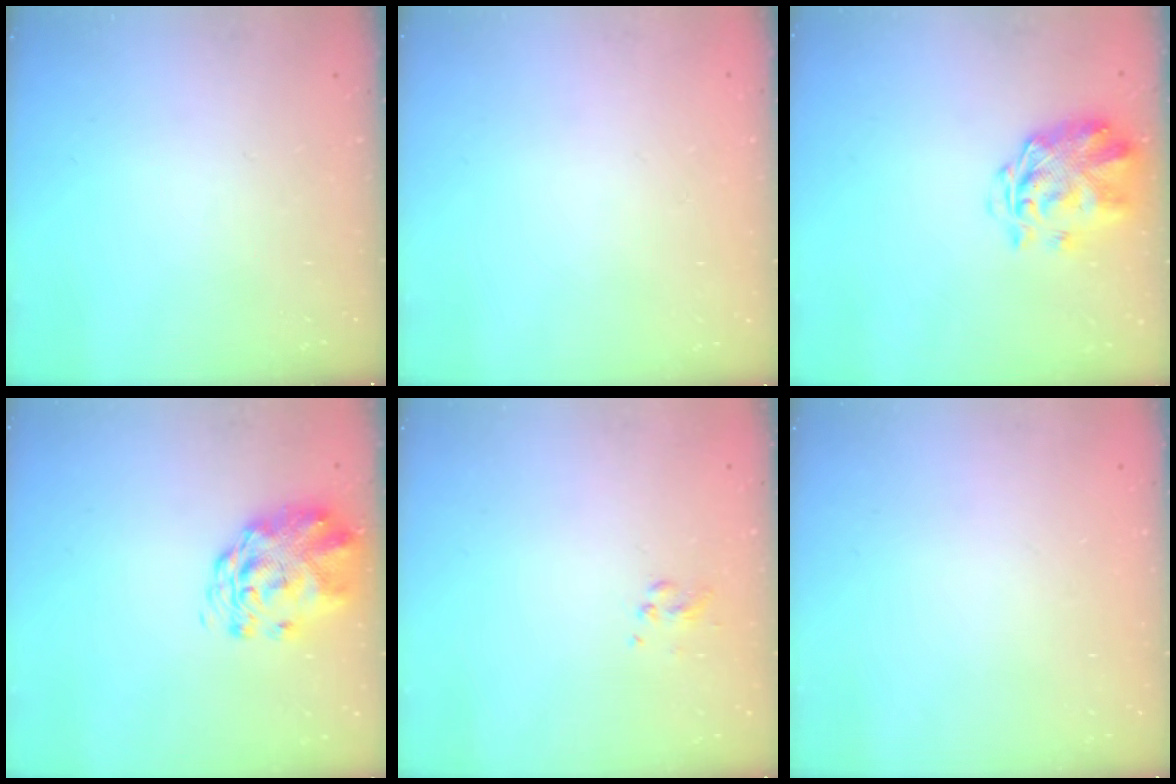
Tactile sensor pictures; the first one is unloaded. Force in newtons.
{"total": 1.9, "press": 1.9, "slide": 0.2}
{"total": 3.2, "press": 2.8, "slide": 1.5}
{"total": 2.9, "press": 2.7, "slide": 1.1}
{"total": 3.0, "press": 2.9, "slide": 0.8}
{"total": 1.8, "press": 1.8, "slide": 0.2}